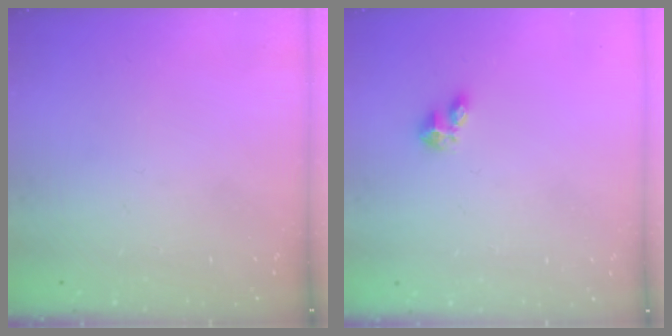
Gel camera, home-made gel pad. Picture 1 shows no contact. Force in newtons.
{"total": 2.3, "press": 2.2, "slide": 0.5}